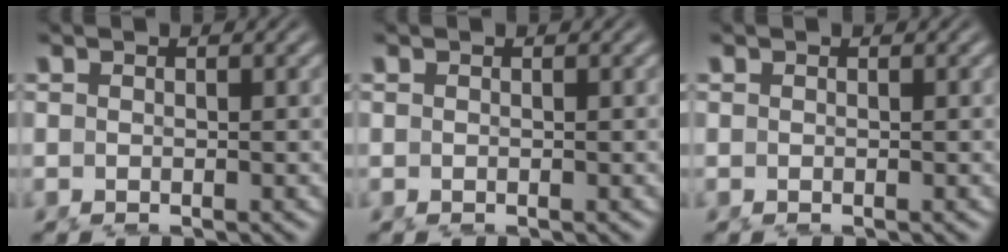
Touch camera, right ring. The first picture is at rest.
{"total": 0.0}
{"total": 0.0}